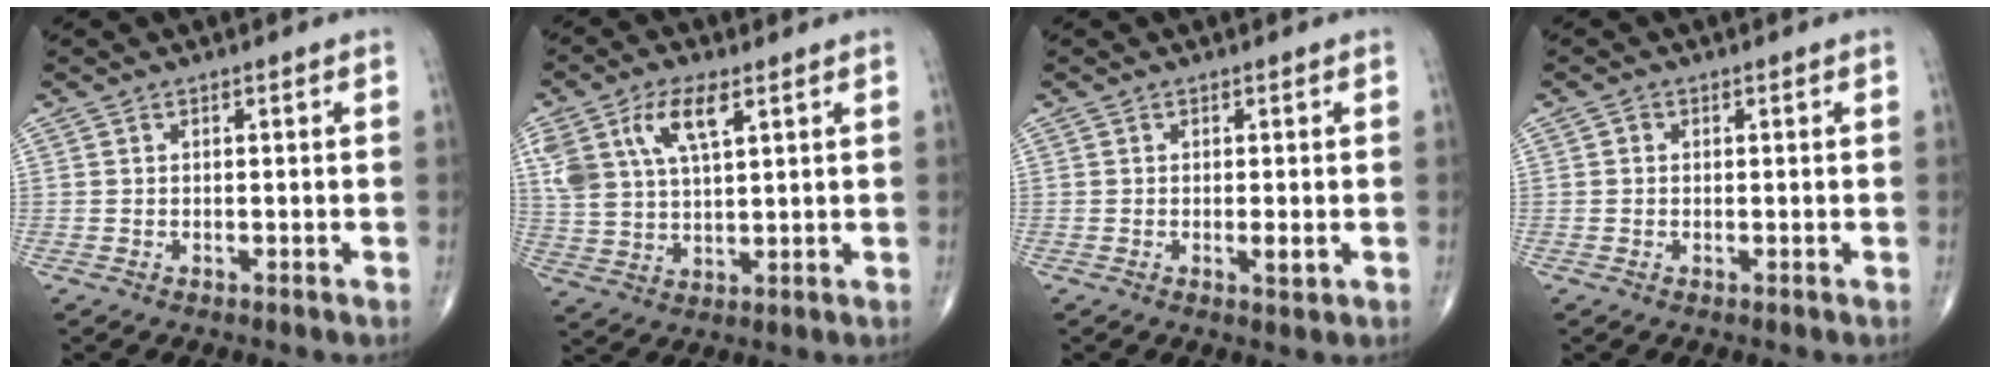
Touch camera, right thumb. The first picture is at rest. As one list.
[{"total": 10.7, "force": [5.0, 4.8, 8.2], "torque": [-0.165, -0.005, 0.101]}, {"total": 1.7, "force": [-0.3, 0.4, 1.7], "torque": [-0.028, -0.006, -0.004]}, {"total": 0.7, "force": [0.1, 0.7, 0.3], "torque": [0.002, 0.002, -0.002]}]